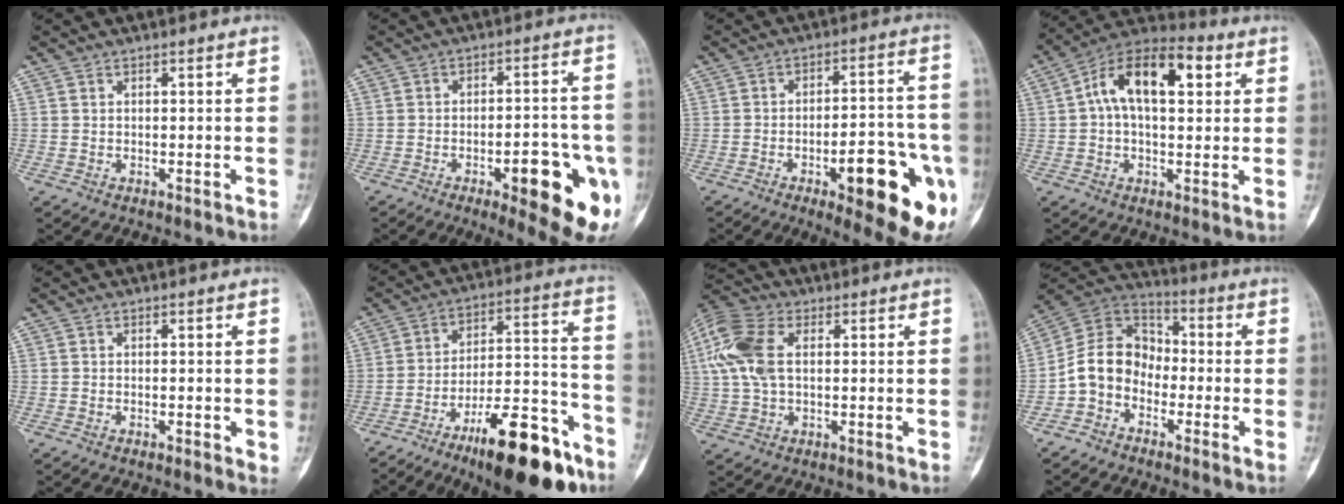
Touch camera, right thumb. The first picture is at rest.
{"total": 16.3, "force": [-5.9, 5.2, 14.3], "torque": [-0.141, 0.020, -0.063]}
{"total": 19.2, "force": [-7.2, 6.0, 16.7], "torque": [-0.168, 0.025, -0.082]}
{"total": 15.2, "force": [3.7, 7.9, 12.4], "torque": [-0.193, 0.030, 0.055]}
{"total": 1.5, "force": [-0.2, 0.6, 1.3], "torque": [-0.019, -0.003, -0.002]}
{"total": 21.8, "force": [-13.8, 6.9, 15.4], "torque": [-0.208, 0.090, -0.214]}
{"total": 12.2, "force": [2.5, 7.3, 9.5], "torque": [-0.225, 0.019, 0.046]}
{"total": 10.8, "force": [-3.2, 8.5, 5.7], "torque": [-0.086, 0.061, -0.076]}